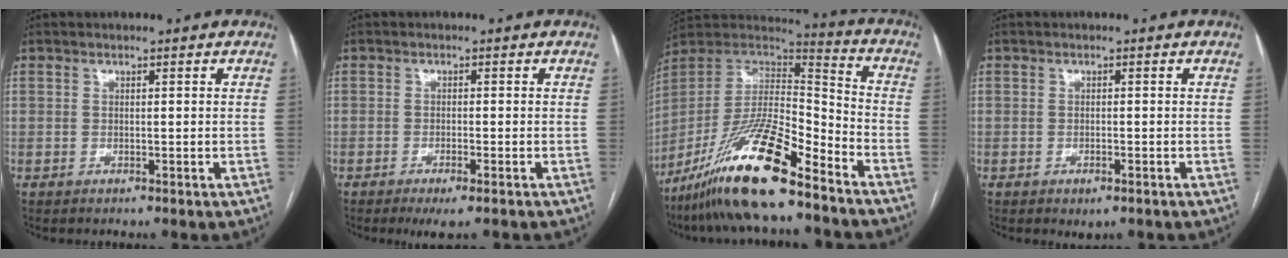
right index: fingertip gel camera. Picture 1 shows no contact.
{"total": 3.6, "force": [-2.4, 0.5, 2.7], "torque": [-0.040, -0.008, -0.036]}
{"total": 19.4, "force": [-13.6, 3.1, 13.5], "torque": [-0.276, -0.016, -0.250]}
{"total": 1.7, "force": [-1.0, 0.6, 1.3], "torque": [-0.019, -0.002, -0.008]}